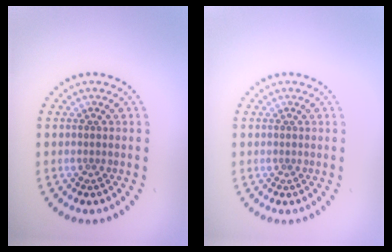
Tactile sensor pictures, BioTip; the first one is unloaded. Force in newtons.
{"total": 0.0}